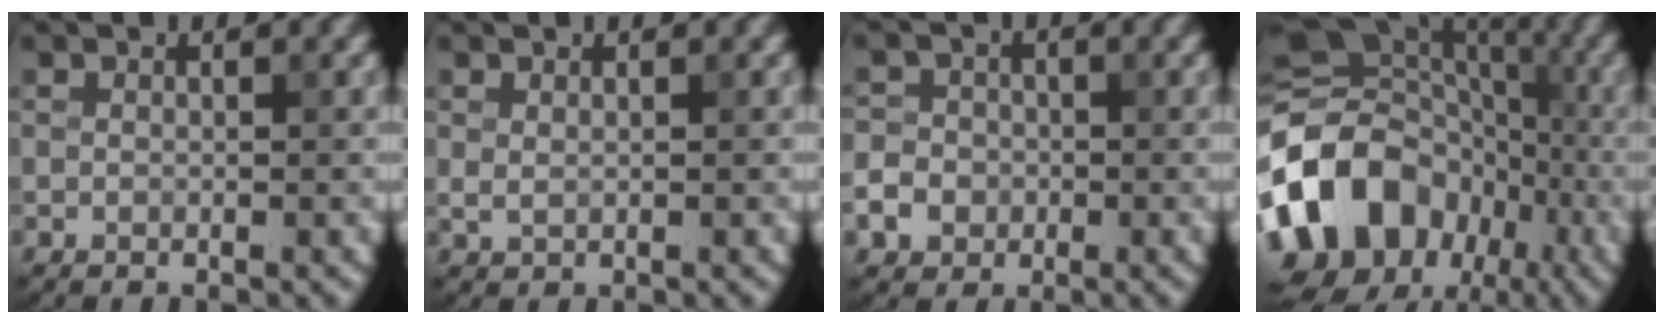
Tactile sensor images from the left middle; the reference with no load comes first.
{"total": 0.7, "force": [0.2, 0.4, 0.5], "torque": [-0.015, 0.000, 0.008]}
{"total": 4.8, "force": [-1.8, 4.2, 1.4], "torque": [-0.014, -0.003, -0.054]}
{"total": 14.4, "force": [-4.7, 10.8, 8.3], "torque": [-0.172, 0.020, -0.102]}